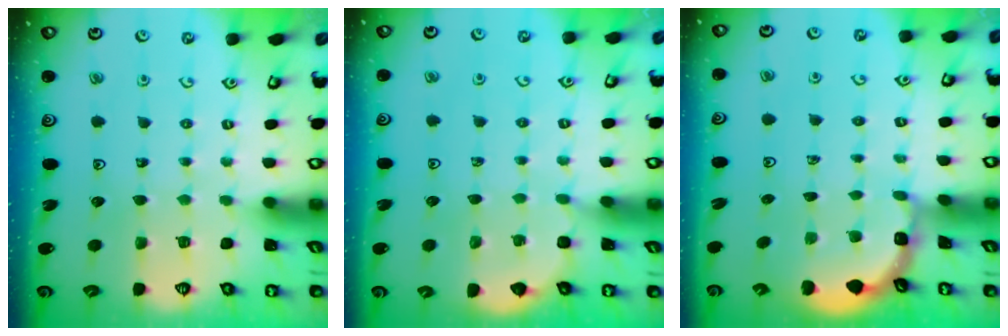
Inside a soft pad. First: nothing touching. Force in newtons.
{"total": 2.3, "press": 2.3, "slide": 0.2}
{"total": 2.1, "press": 2.1, "slide": 0.1}